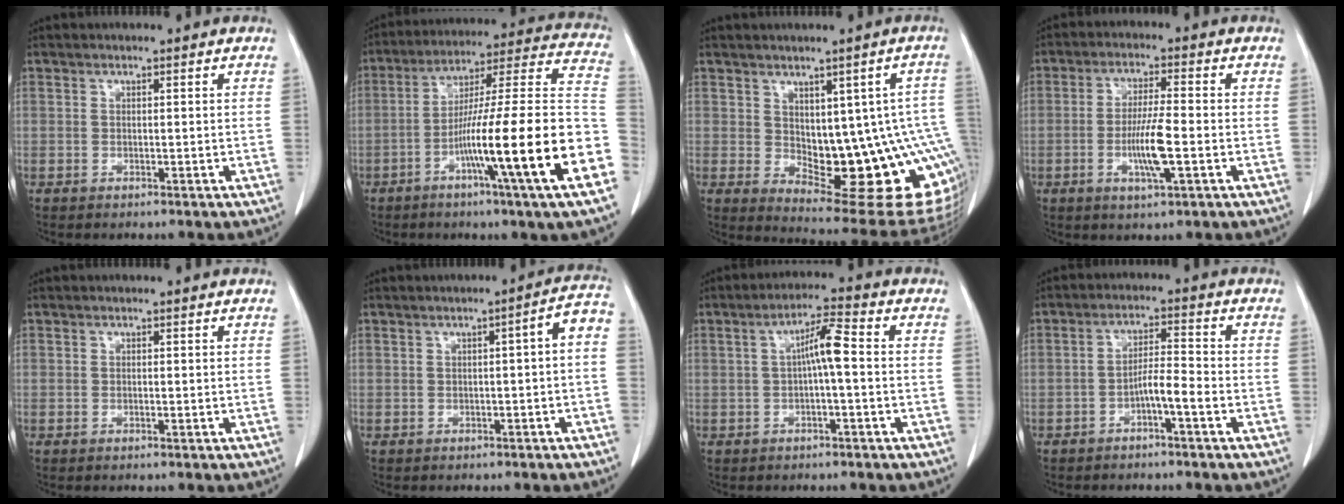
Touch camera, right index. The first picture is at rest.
{"total": 23.5, "force": [-8.4, -0.9, 21.9], "torque": [-0.286, -0.007, -0.142]}
{"total": 18.1, "force": [-2.2, 6.5, 16.8], "torque": [-0.146, 0.012, -0.002]}
{"total": 7.3, "force": [-2.0, 0.4, 7.0], "torque": [-0.134, -0.006, -0.037]}
{"total": 0.0}
{"total": 4.0, "force": [-0.5, 0.5, 4.0], "torque": [-0.048, 0.016, -0.007]}
{"total": 5.2, "force": [0.0, 0.4, 5.2], "torque": [-0.089, 0.014, 0.000]}
{"total": 4.2, "force": [-2.1, 0.1, 3.6], "torque": [-0.065, 0.009, -0.037]}